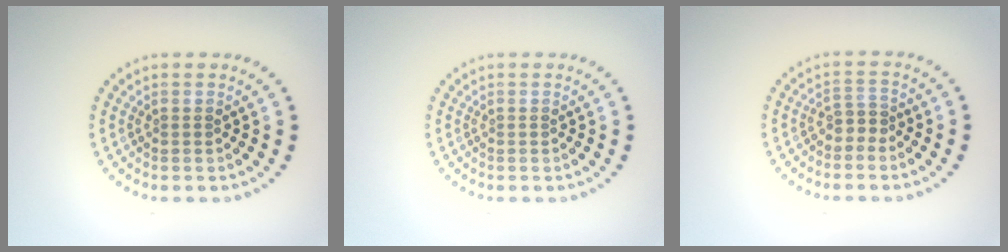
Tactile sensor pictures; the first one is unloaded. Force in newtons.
{"total": 0.0}
{"total": 1.5, "press": 1.2, "slide": 0.9}